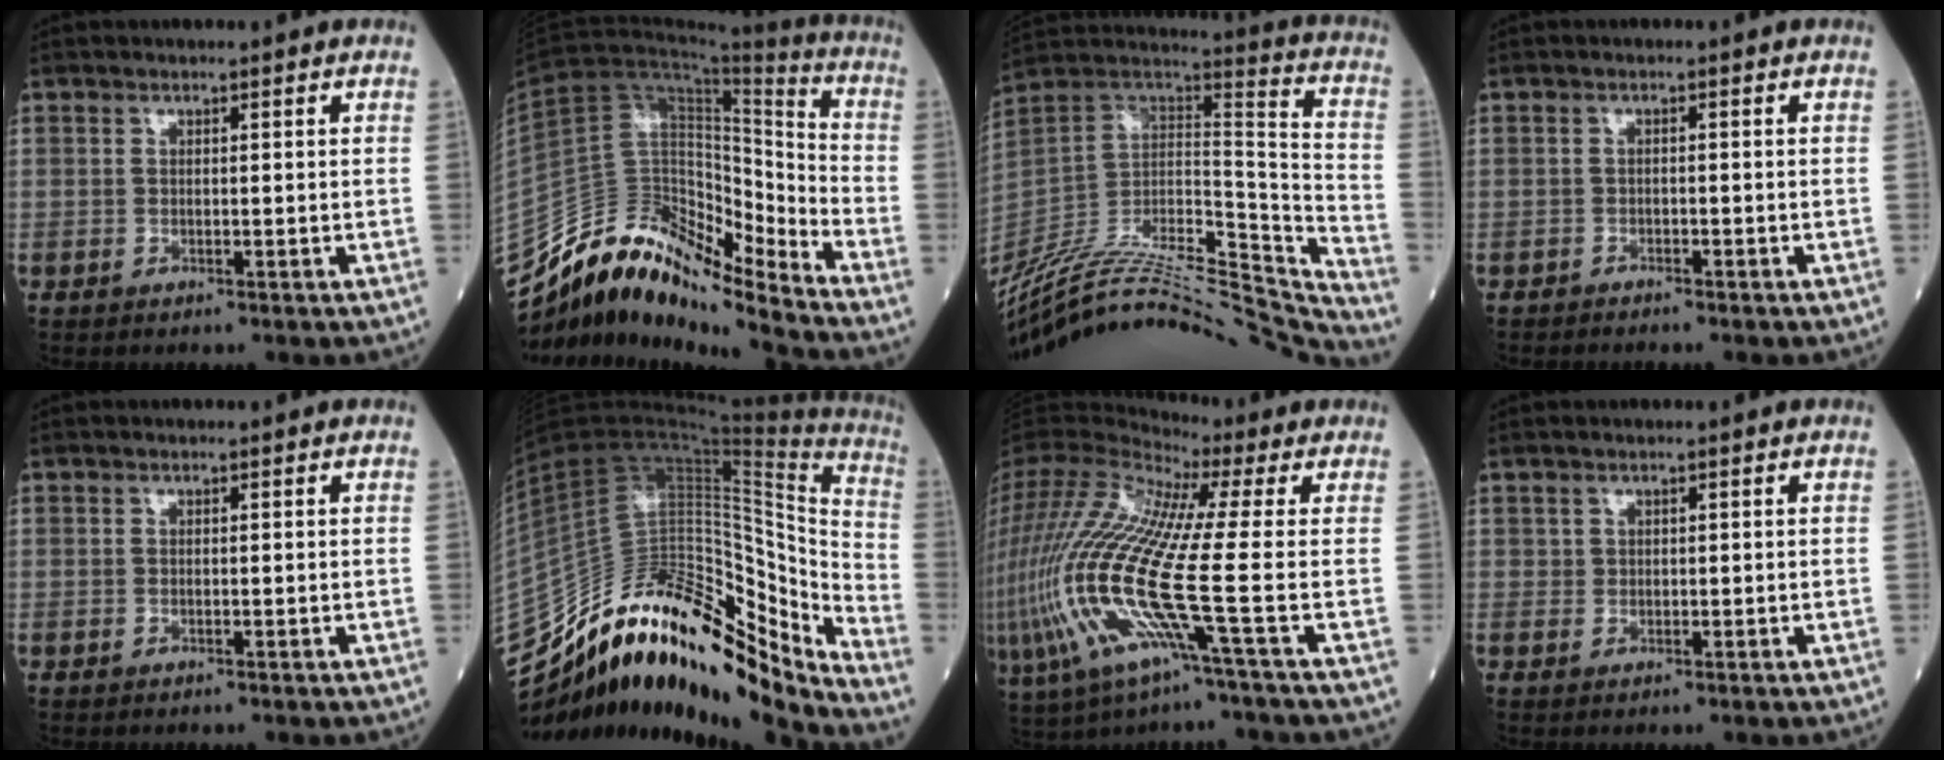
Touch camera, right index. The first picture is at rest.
{"total": 15.1, "force": [-14.4, 1.8, 4.3], "torque": [-0.064, 0.078, -0.261]}
{"total": 36.1, "force": [-32.8, 4.2, 14.4], "torque": [-0.196, -0.030, -0.488]}
{"total": 1.7, "force": [-1.6, 0.5, 0.6], "torque": [-0.012, -0.002, -0.020]}
{"total": 0.0}
{"total": 26.5, "force": [-21.1, 6.0, 14.8], "torque": [-0.252, 0.047, -0.346]}
{"total": 21.4, "force": [-5.8, 2.1, 20.5], "torque": [-0.507, -0.033, -0.125]}
{"total": 0.5, "force": [0.3, 0.4, 0.0], "torque": [0.007, 0.000, 0.003]}